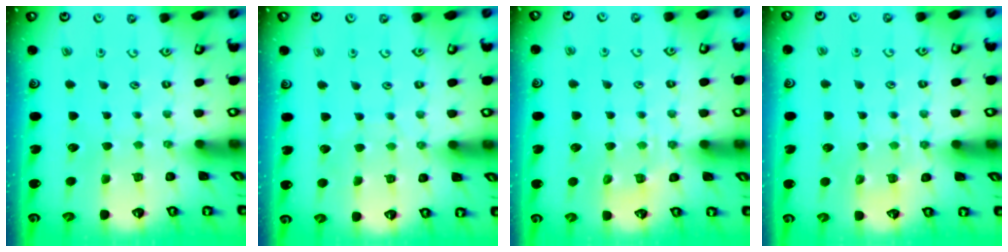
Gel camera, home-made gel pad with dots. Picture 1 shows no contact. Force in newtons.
{"total": 3.7, "press": 3.6, "slide": 0.5}
{"total": 6.1, "press": 6.0, "slide": 0.9}
{"total": 6.3, "press": 6.3, "slide": 0.8}